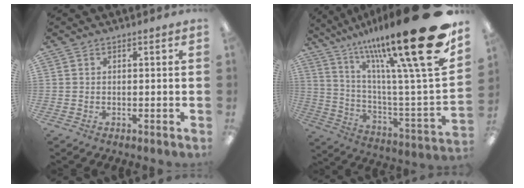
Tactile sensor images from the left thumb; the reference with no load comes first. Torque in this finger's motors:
{"motor_torque": [1.51, 0.59, 2.77, 0.00, 0.27]}